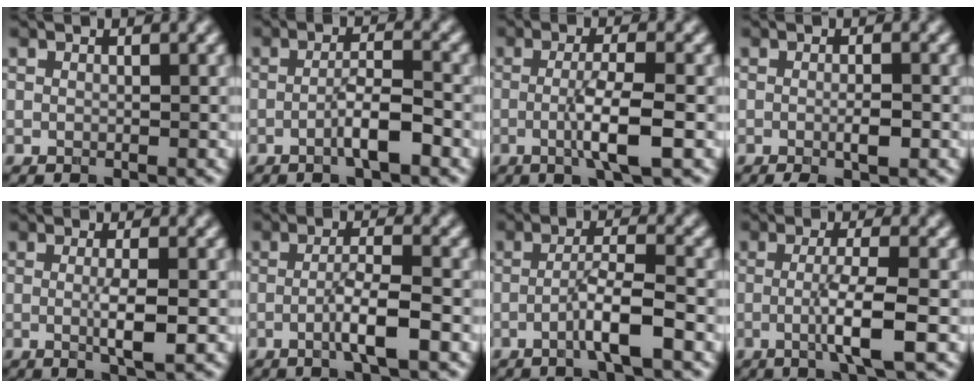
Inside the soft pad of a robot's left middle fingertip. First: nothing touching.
{"total": 3.4, "force": [-1.4, 0.6, 3.1], "torque": [-0.054, 0.009, -0.029]}
{"total": 4.4, "force": [-0.9, 0.7, 4.3], "torque": [-0.077, 0.000, -0.022]}
{"total": 2.2, "force": [-0.6, 0.4, 2.1], "torque": [-0.034, 0.000, -0.010]}
{"total": 3.0, "force": [-0.2, 0.4, 2.9], "torque": [-0.054, -0.007, -0.004]}
{"total": 3.6, "force": [-1.2, 0.4, 3.4], "torque": [-0.061, 0.008, -0.028]}
{"total": 4.0, "force": [-1.6, 0.4, 3.6], "torque": [-0.065, 0.013, -0.037]}
{"total": 4.4, "force": [-1.0, 0.6, 4.3], "torque": [-0.074, 0.001, -0.024]}